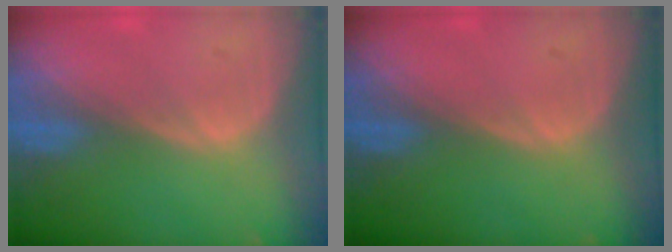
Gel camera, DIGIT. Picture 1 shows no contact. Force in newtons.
{"total": 0.0}